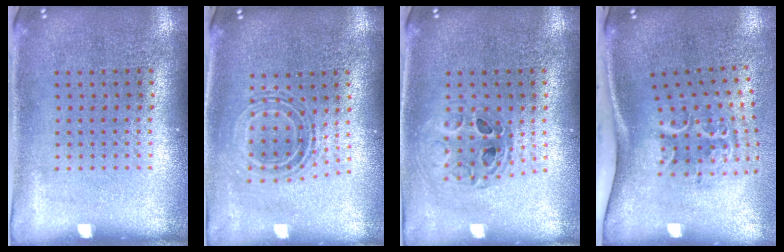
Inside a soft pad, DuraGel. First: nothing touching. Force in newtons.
{"total": 0.9, "press": 0.8, "slide": 0.3}
{"total": 0.7, "press": 0.7, "slide": 0.1}
{"total": 2.2, "press": 1.4, "slide": 1.7}